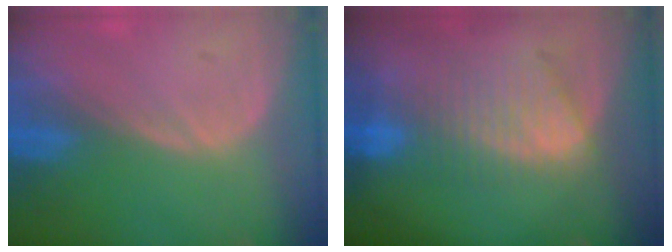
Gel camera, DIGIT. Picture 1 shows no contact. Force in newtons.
{"total": 7.6, "press": 7.4, "slide": 1.8}